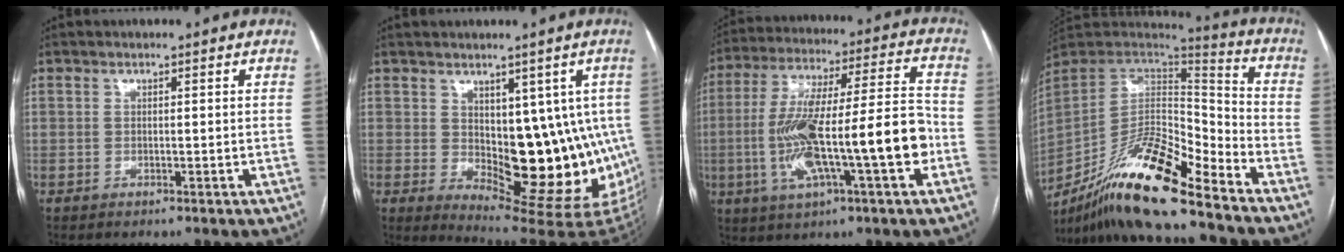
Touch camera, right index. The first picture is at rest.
{"total": 15.5, "force": [-0.4, 7.5, 13.6], "torque": [-0.148, -0.004, 0.015]}
{"total": 19.6, "force": [-4.4, 2.4, 19.0], "torque": [-0.349, 0.014, -0.069]}
{"total": 19.6, "force": [-15.0, 2.1, 12.5], "torque": [-0.250, -0.006, -0.276]}